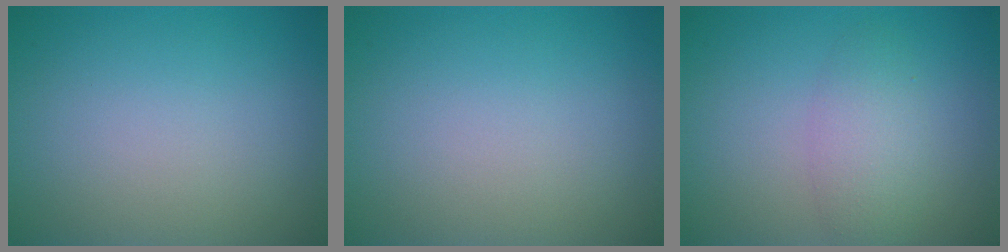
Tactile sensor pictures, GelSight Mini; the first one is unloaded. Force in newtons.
{"total": 0.0}
{"total": 2.7, "press": 2.7, "slide": 0.1}